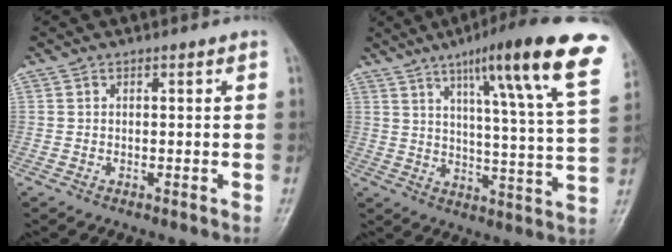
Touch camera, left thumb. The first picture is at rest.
{"total": 22.5, "force": [12.5, 2.4, 18.5], "torque": [-0.247, -0.040, 0.168]}